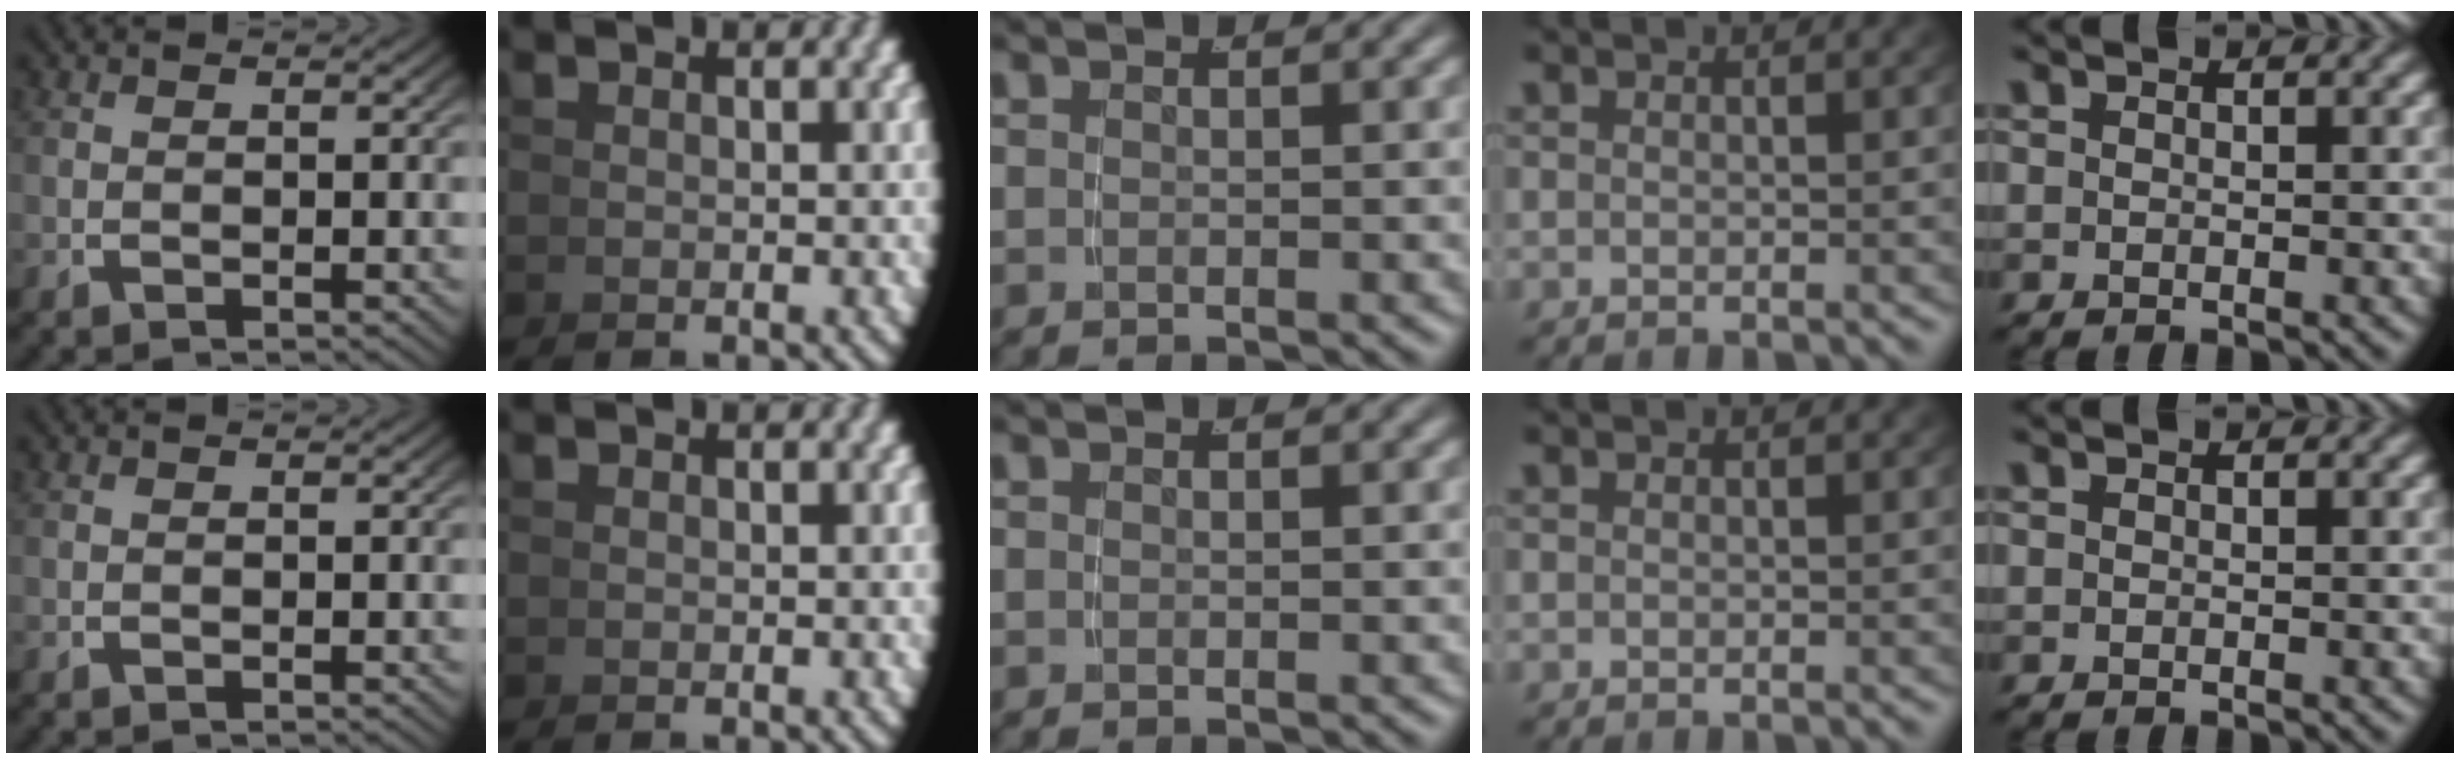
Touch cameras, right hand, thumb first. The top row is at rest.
{}